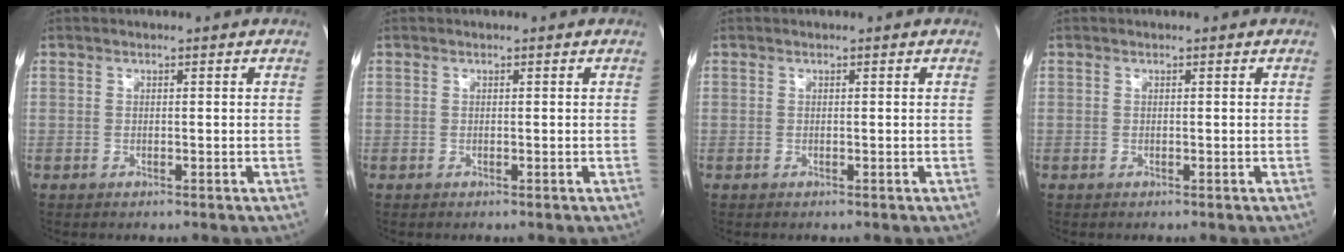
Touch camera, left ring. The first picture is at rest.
{"total": 0.0}
{"total": 0.0}
{"total": 0.0}